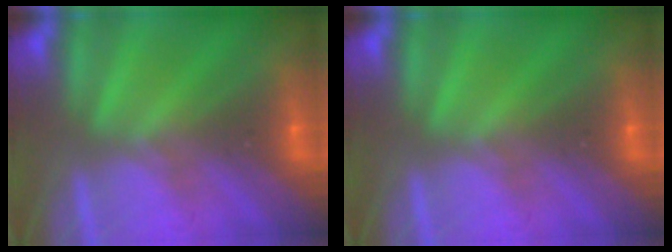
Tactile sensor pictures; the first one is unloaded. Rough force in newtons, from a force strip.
{"total": 0.0}